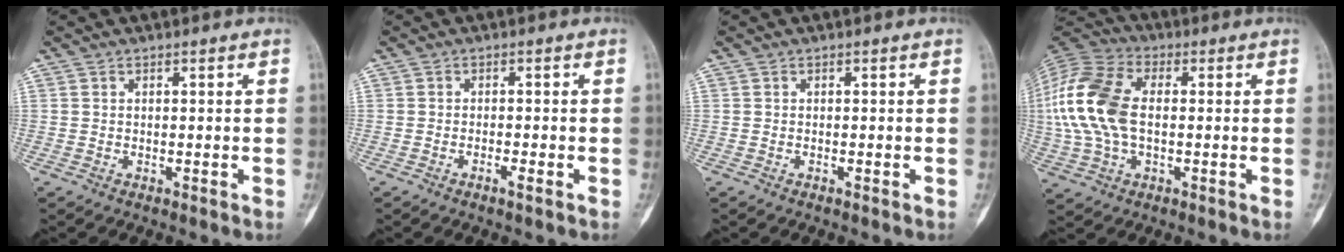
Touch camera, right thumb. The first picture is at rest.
{"total": 1.5, "force": [-0.8, 0.1, 1.2], "torque": [-0.023, 0.002, -0.018]}
{"total": 0.0}
{"total": 16.9, "force": [0.5, 10.1, 13.6], "torque": [-0.303, 0.020, 0.006]}